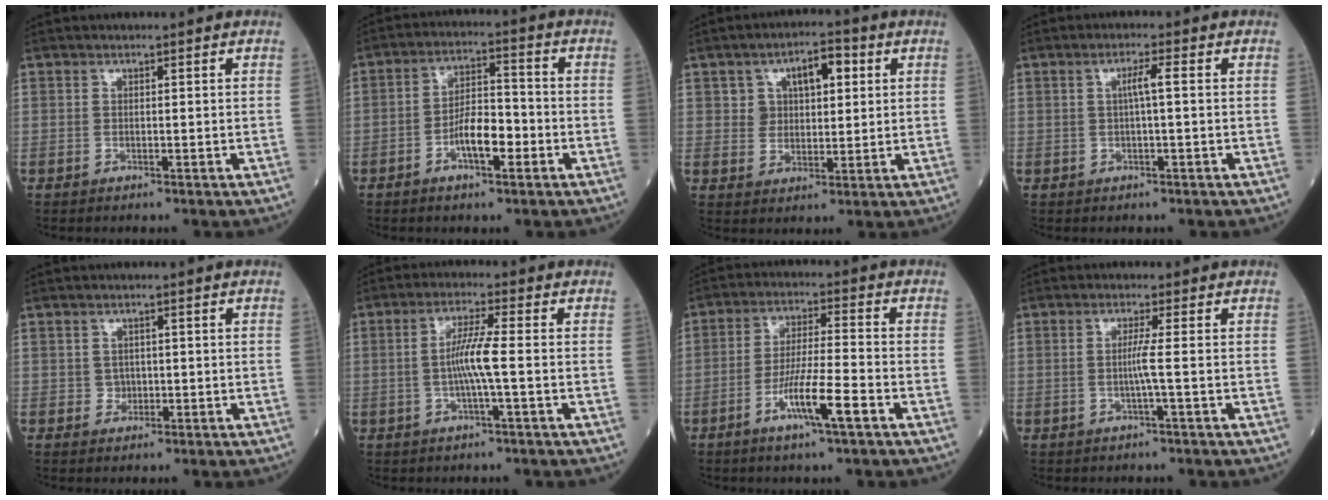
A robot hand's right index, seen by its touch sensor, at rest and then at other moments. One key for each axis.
{"total": 6.8, "fx": -2.8, "fy": 2.2, "fz": 5.8, "tx": -0.110, "ty": 0.011, "tz": -0.049}
{"total": 6.9, "fx": 2.7, "fy": 4.0, "fz": 4.9, "tx": -0.072, "ty": 0.022, "tz": 0.047}
{"total": 2.4, "fx": 0.2, "fy": -0.1, "fz": 2.4, "tx": -0.043, "ty": 0.004, "tz": 0.003}
{"total": 1.2, "fx": -0.2, "fy": 1.2, "fz": 0.3, "tx": -0.003, "ty": 0.003, "tz": 0.000}
{"total": 5.2, "fx": -0.7, "fy": -0.4, "fz": 5.2, "tx": -0.102, "ty": 0.003, "tz": -0.015}
{"total": 8.4, "fx": -4.1, "fy": 0.0, "fz": 7.3, "tx": -0.140, "ty": -0.007, "tz": -0.074}
{"total": 2.2, "fx": -0.5, "fy": -0.9, "fz": 1.9, "tx": -0.039, "ty": -0.001, "tz": -0.011}